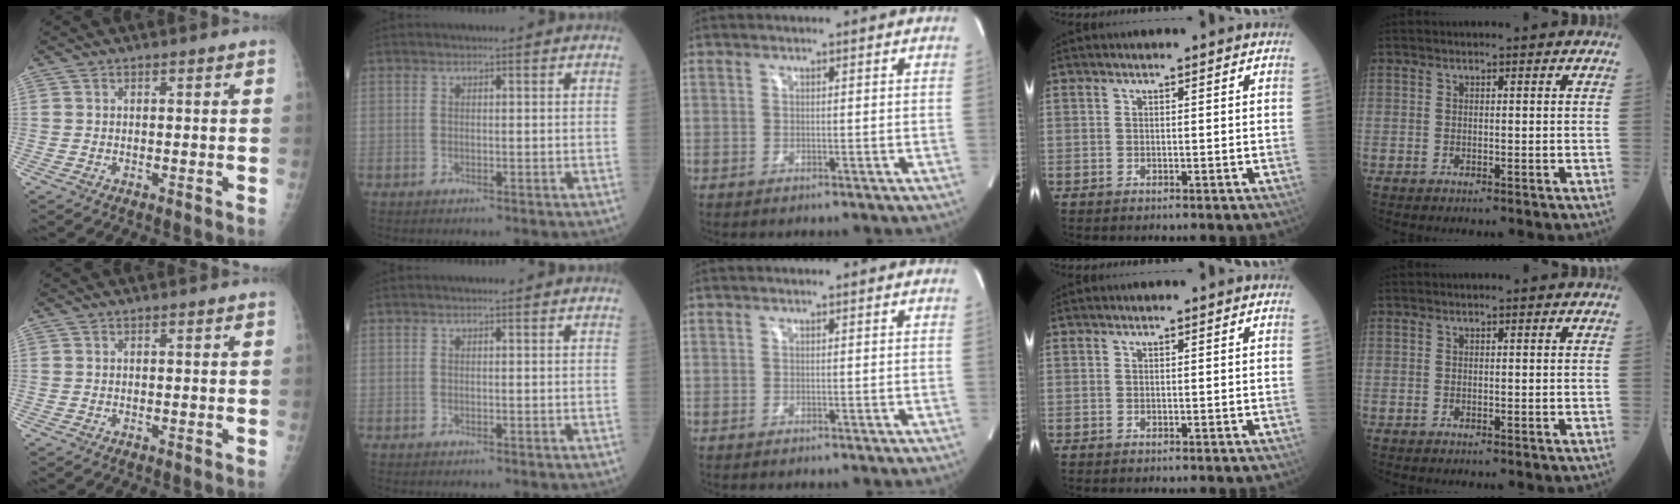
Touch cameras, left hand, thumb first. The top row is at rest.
{}